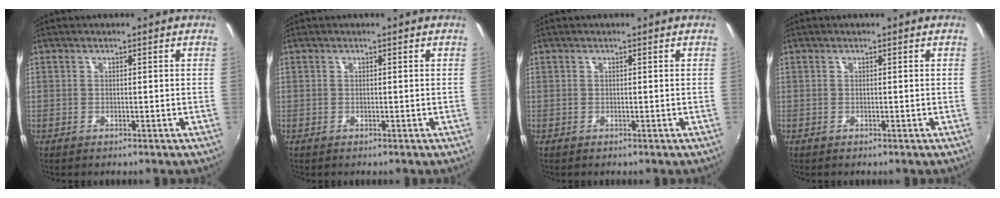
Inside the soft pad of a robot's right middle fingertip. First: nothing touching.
{"total": 0.0}
{"total": 0.0}
{"total": 0.0}